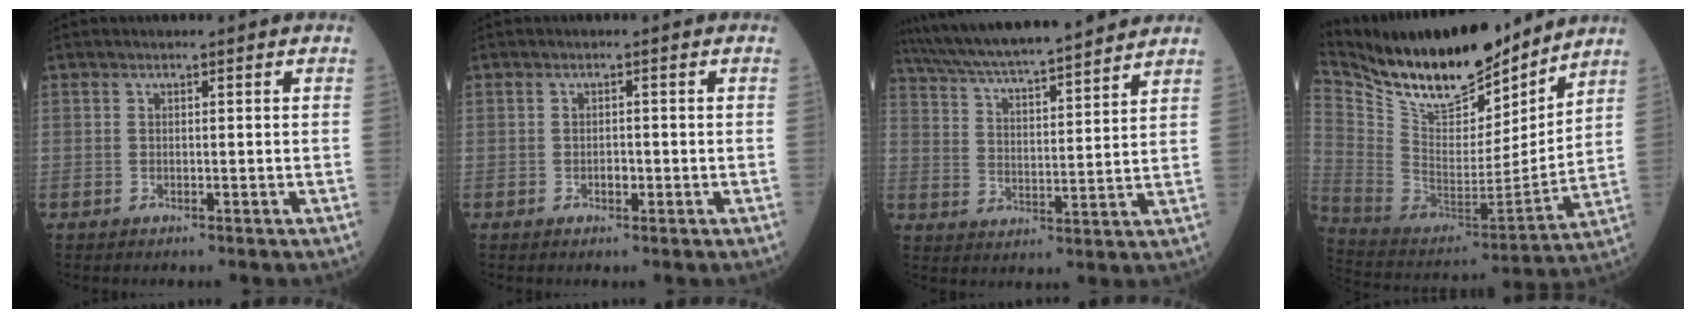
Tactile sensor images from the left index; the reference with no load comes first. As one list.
[{"total": 1.2, "force": [-0.4, 0.7, 0.8], "torque": [-0.015, 0.002, -0.007]}, {"total": 19.2, "force": [17.1, 1.5, 8.7], "torque": [-0.153, 0.028, 0.267]}, {"total": 21.0, "force": [18.0, 5.4, 9.4], "torque": [-0.184, -0.019, 0.317]}]